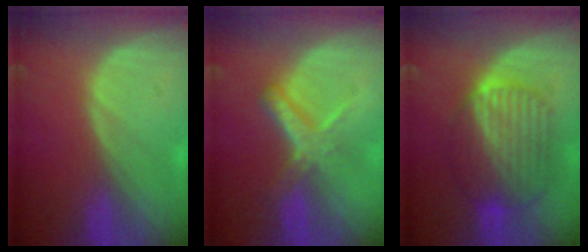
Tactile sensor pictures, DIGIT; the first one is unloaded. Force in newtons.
{"total": 5.5, "press": 4.9, "slide": 2.5}
{"total": 9.3, "press": 9.3, "slide": 0.6}